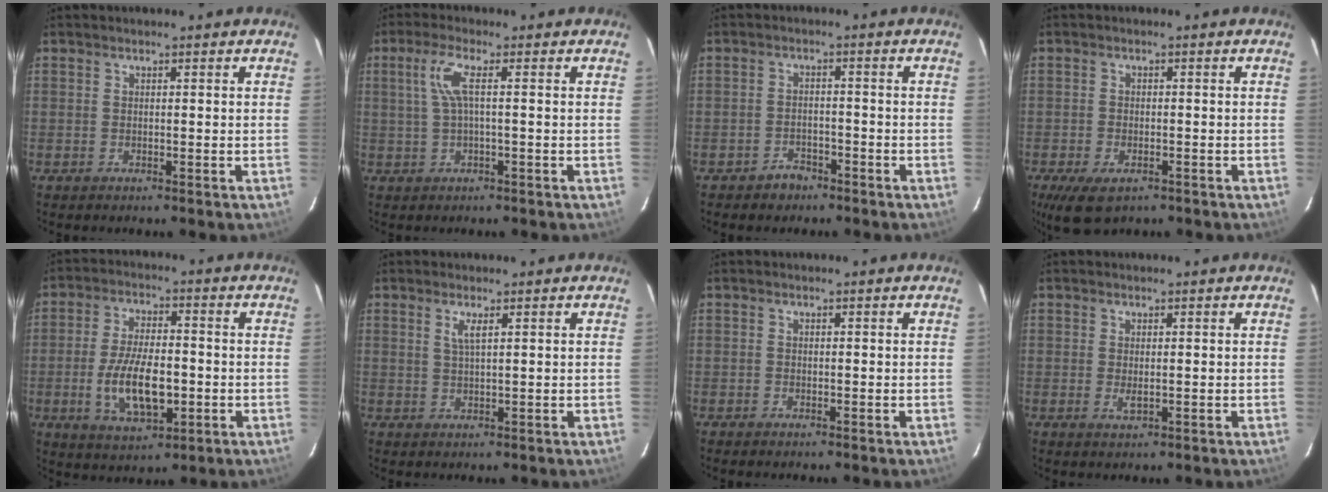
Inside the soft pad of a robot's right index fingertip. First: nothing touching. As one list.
[{"total": 4.3, "force": [0.4, 0.2, 4.3], "torque": [-0.090, 0.004, 0.014]}, {"total": 3.4, "force": [-2.6, 2.1, 0.7], "torque": [-0.019, 0.011, -0.036]}, {"total": 6.8, "force": [-4.0, 3.5, 4.2], "torque": [-0.096, -0.023, -0.068]}, {"total": 11.6, "force": [-2.6, 5.1, 10.1], "torque": [-0.201, -0.005, -0.041]}, {"total": 2.0, "force": [1.0, 0.2, 1.8], "torque": [-0.035, -0.001, 0.019]}, {"total": 0.0}, {"total": 1.6, "force": [-0.1, 0.7, 1.4], "torque": [-0.028, -0.002, -0.002]}]